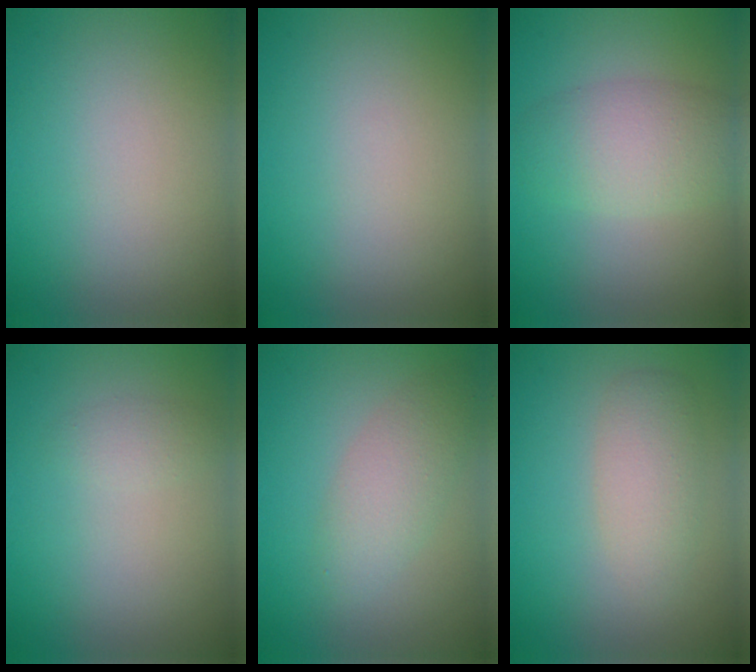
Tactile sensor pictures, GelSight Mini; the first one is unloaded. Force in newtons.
{"total": 0.0}
{"total": 4.3, "press": 4.3, "slide": 0.2}
{"total": 1.0, "press": 1.0, "slide": 0.1}
{"total": 2.9, "press": 2.9, "slide": 0.1}
{"total": 2.8, "press": 2.8, "slide": 0.2}